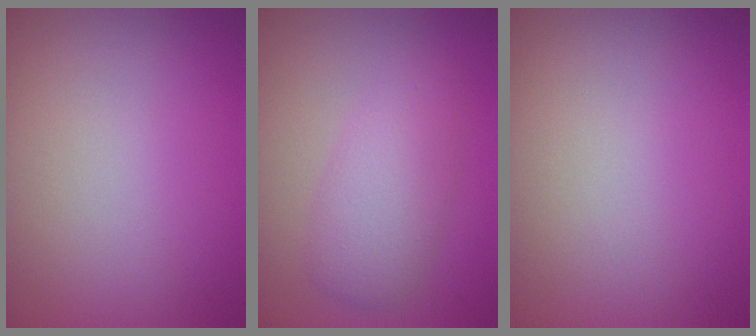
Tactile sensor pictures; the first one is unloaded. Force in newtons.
{"total": 3.8, "press": 3.8, "slide": 0.0}
{"total": 0.0}